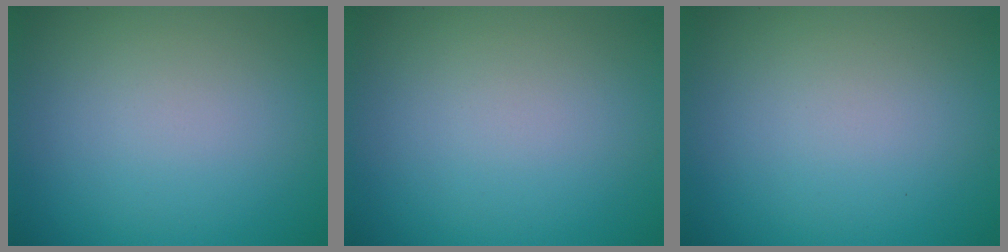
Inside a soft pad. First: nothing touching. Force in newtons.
{"total": 0.0}
{"total": 0.0}